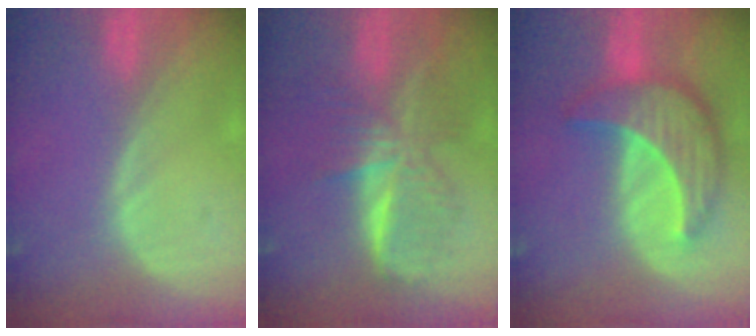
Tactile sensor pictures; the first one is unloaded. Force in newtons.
{"total": 8.1, "press": 8.1, "slide": 0.3}
{"total": 9.7, "press": 9.7, "slide": 0.7}